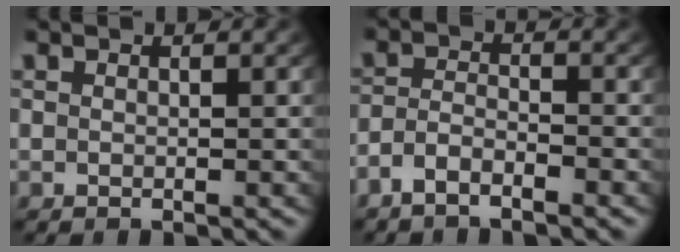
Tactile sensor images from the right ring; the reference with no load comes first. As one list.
[{"total": 2.8, "force": [-2.2, 1.2, 1.2], "torque": [-0.027, -0.006, -0.043]}]